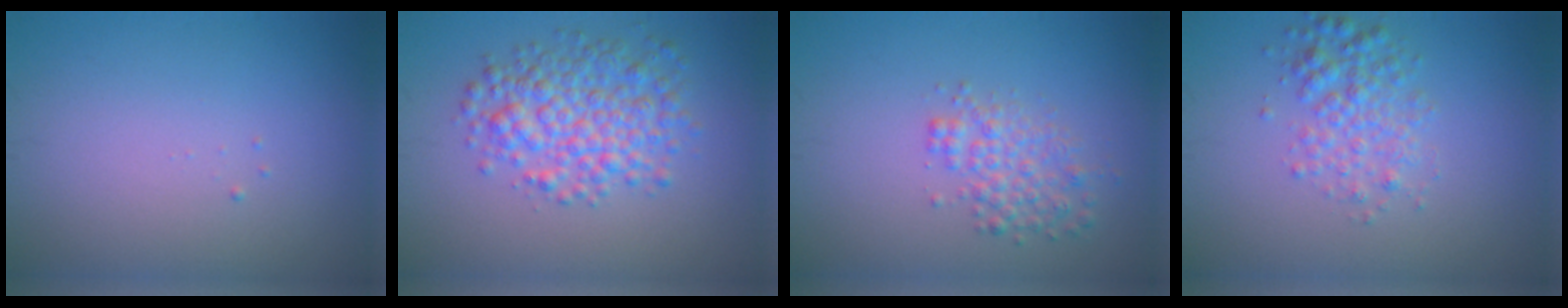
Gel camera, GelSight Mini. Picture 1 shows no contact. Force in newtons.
{"total": 5.1, "press": 5.1, "slide": 0.1}
{"total": 2.6, "press": 2.6, "slide": 0.1}
{"total": 3.0, "press": 3.0, "slide": 0.1}